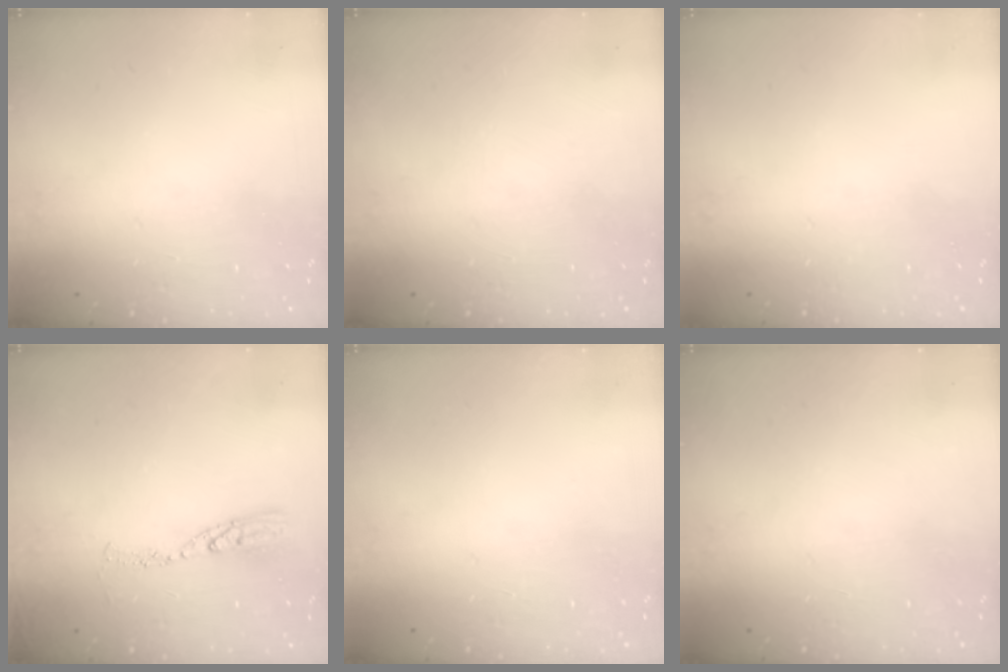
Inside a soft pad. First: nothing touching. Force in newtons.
{"total": 0.0}
{"total": 0.0}
{"total": 8.2, "press": 8.1, "slide": 0.7}
{"total": 0.0}
{"total": 0.0}